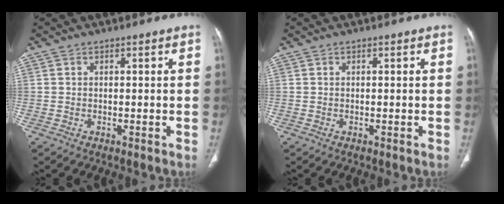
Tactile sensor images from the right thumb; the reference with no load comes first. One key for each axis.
{"total": 0.0}